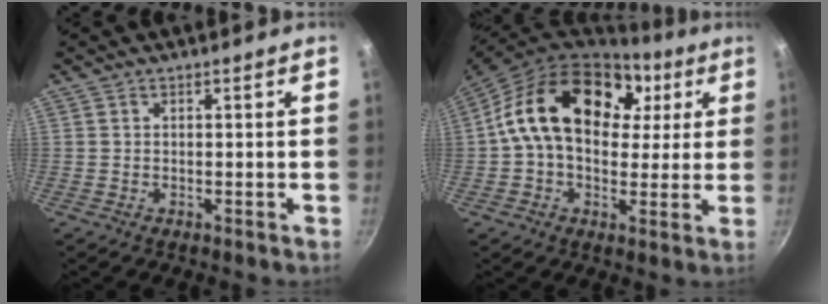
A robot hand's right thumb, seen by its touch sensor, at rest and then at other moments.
{"total": 21.8, "force": [5.5, 15.2, 14.7], "torque": [-0.229, 0.017, 0.076]}